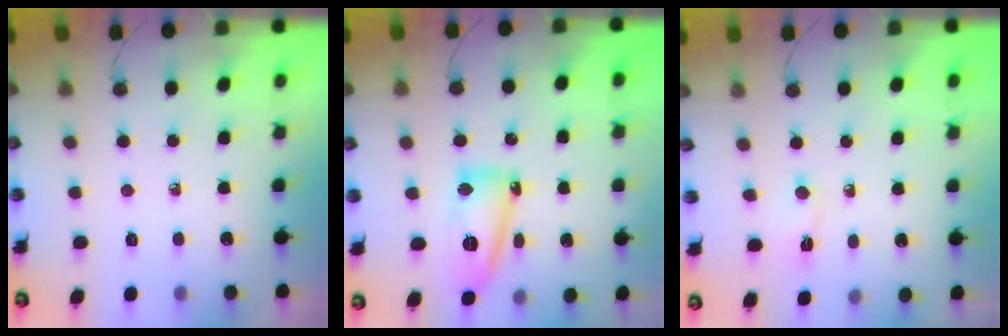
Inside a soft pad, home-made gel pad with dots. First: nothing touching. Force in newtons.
{"total": 13.0, "press": 12.9, "slide": 1.5}
{"total": 2.0, "press": 1.9, "slide": 0.6}